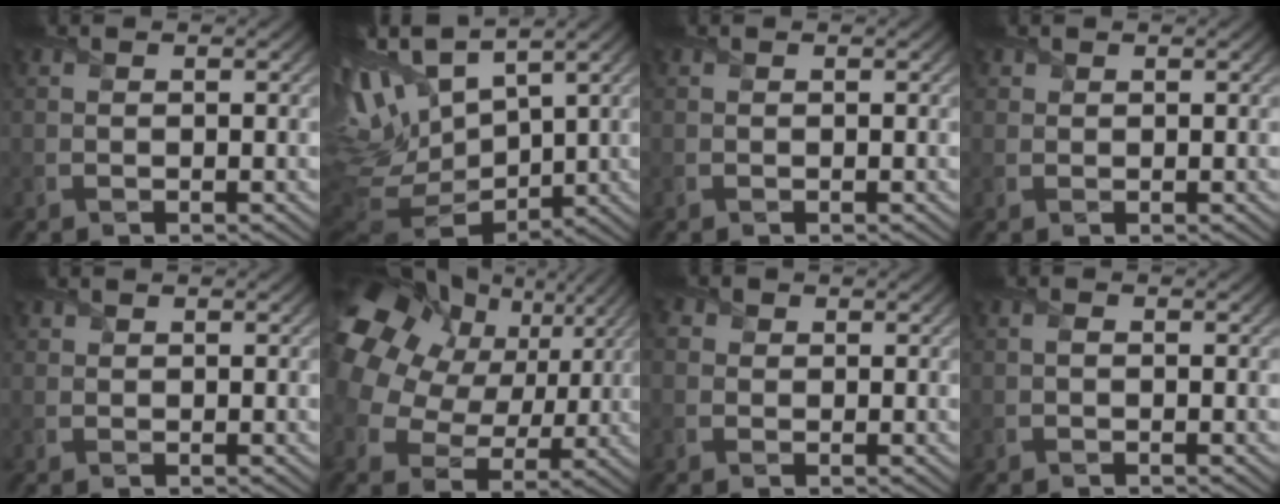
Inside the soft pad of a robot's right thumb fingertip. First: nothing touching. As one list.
[{"total": 13.0, "force": [4.5, 6.0, 10.6], "torque": [-0.253, 0.011, 0.093]}, {"total": 0.0}, {"total": 1.1, "force": [0.8, 0.8, 0.2], "torque": [-0.007, 0.000, 0.017]}, {"total": 0.8, "force": [0.6, 0.6, 0.2], "torque": [-0.005, -0.001, 0.012]}, {"total": 18.8, "force": [6.2, 14.0, 10.9], "torque": [-0.299, 0.037, 0.132]}, {"total": 1.9, "force": [0.4, 1.7, 0.7], "torque": [-0.027, 0.004, 0.000]}, {"total": 0.5, "force": [-0.2, 0.2, 0.4], "torque": [-0.012, 0.001, -0.003]}]